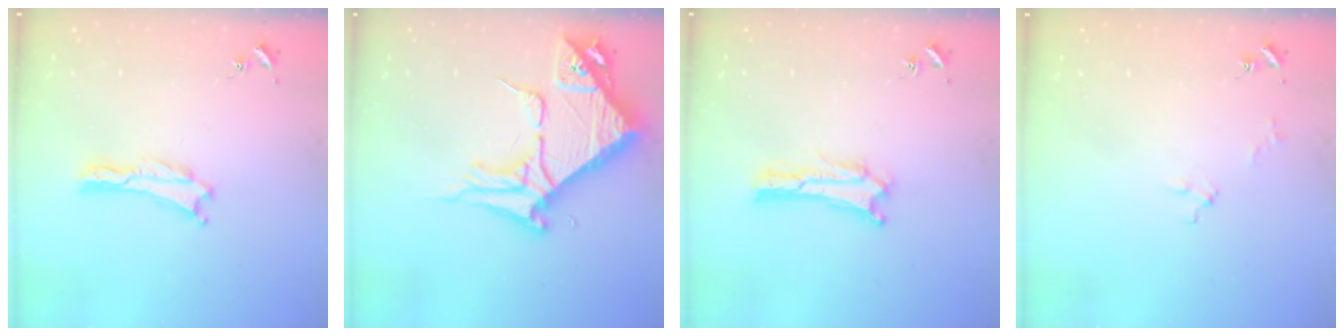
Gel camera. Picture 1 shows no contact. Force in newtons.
{"total": 9.5, "press": 9.5, "slide": 1.1}
{"total": 0.6, "press": 0.5, "slide": 0.2}
{"total": 2.0, "press": 2.0, "slide": 0.1}